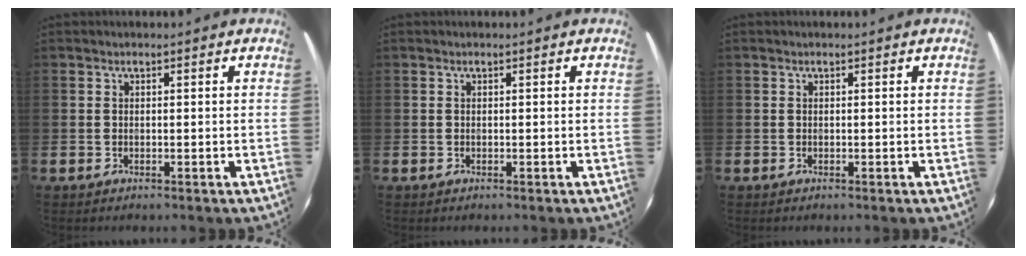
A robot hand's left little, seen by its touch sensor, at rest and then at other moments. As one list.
[{"total": 0.0}, {"total": 0.0}]